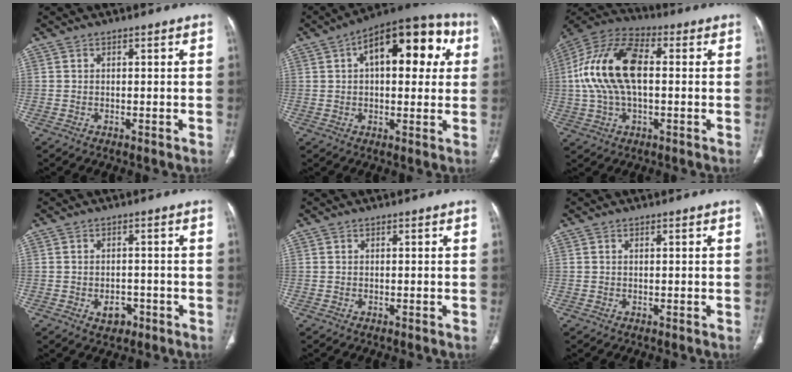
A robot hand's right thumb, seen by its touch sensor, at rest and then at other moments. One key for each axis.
{"total": 19.0, "fx": 5.4, "fy": 9.5, "fz": 15.6, "tx": -0.176, "ty": 0.029, "tz": 0.069}
{"total": 17.7, "fx": 1.1, "fy": 9.4, "fz": 14.9, "tx": -0.302, "ty": 0.030, "tz": 0.016}
{"total": 3.4, "fx": -1.5, "fy": 2.5, "fz": 1.9, "tx": -0.014, "ty": 0.009, "tz": -0.015}
{"total": 0.0}
{"total": 0.0}